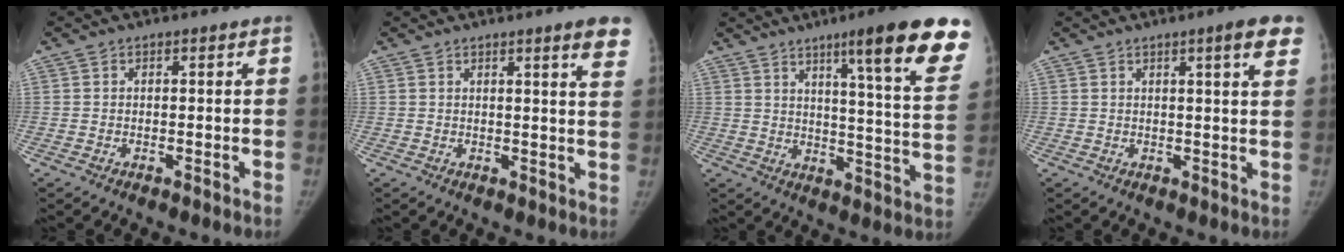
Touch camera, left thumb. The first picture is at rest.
{"total": 6.8, "force": [4.6, 0.3, 5.0], "torque": [-0.048, -0.018, 0.043]}
{"total": 21.3, "force": [13.0, 2.5, 16.7], "torque": [-0.199, -0.057, 0.169]}
{"total": 5.9, "force": [3.3, 0.6, 4.9], "torque": [-0.053, -0.010, 0.039]}